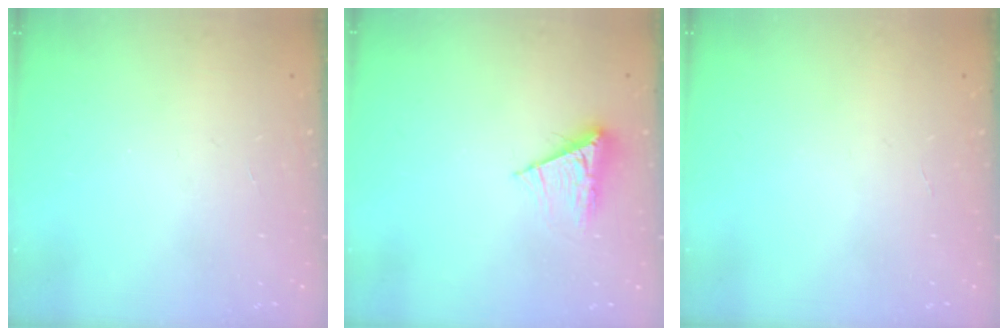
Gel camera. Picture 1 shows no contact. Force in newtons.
{"total": 6.6, "press": 6.5, "slide": 0.6}
{"total": 0.0}